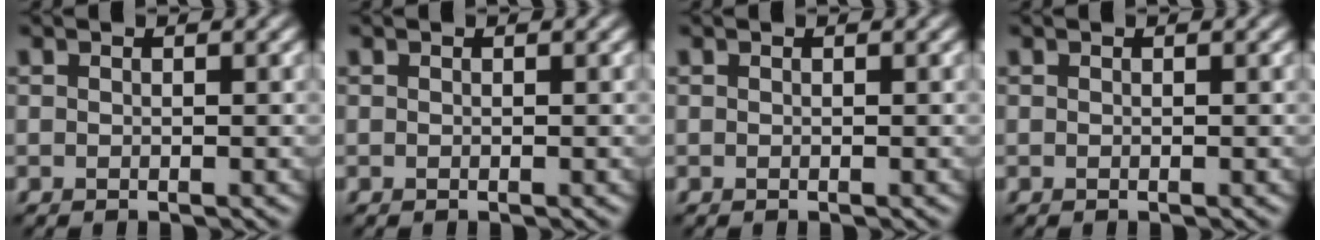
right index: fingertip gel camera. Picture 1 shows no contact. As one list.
[{"total": 0.0}, {"total": 0.0}, {"total": 0.0}]